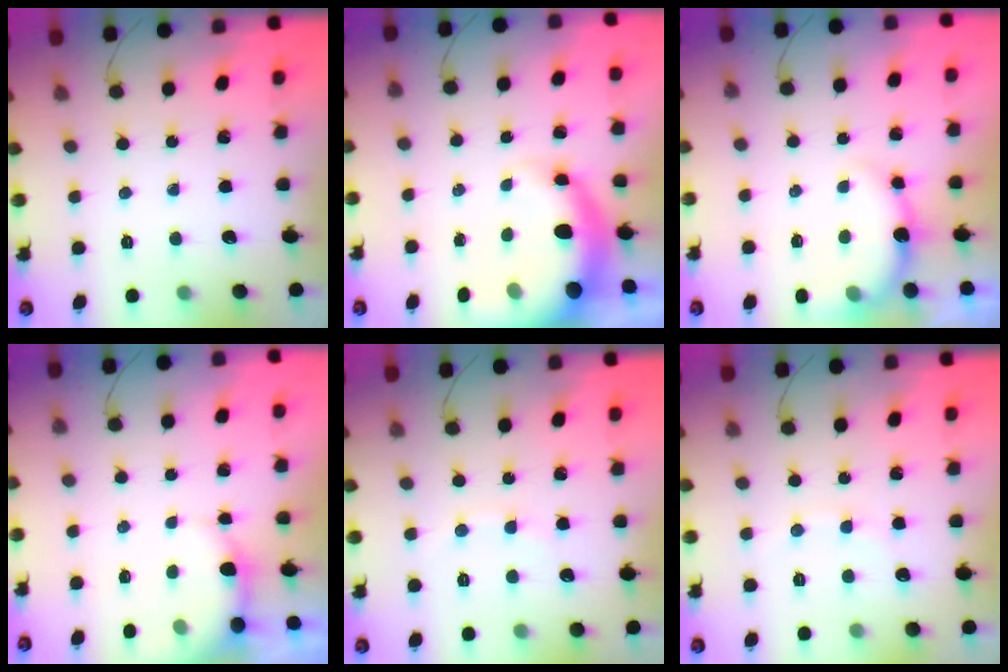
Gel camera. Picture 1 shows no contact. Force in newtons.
{"total": 6.7, "press": 6.6, "slide": 1.2}
{"total": 5.6, "press": 5.6, "slide": 0.8}
{"total": 4.9, "press": 4.9, "slide": 0.7}
{"total": 6.0, "press": 5.8, "slide": 1.6}
{"total": 4.7, "press": 4.4, "slide": 1.6}